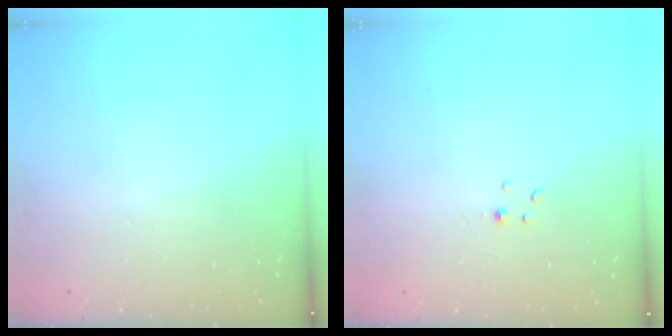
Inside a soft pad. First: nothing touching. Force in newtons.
{"total": 1.4, "press": 1.3, "slide": 0.2}